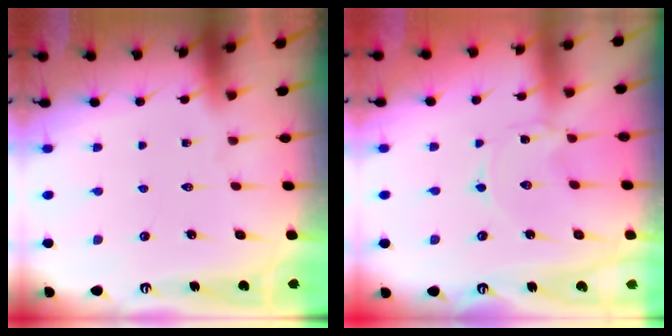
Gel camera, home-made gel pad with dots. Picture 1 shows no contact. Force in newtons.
{"total": 0.0}